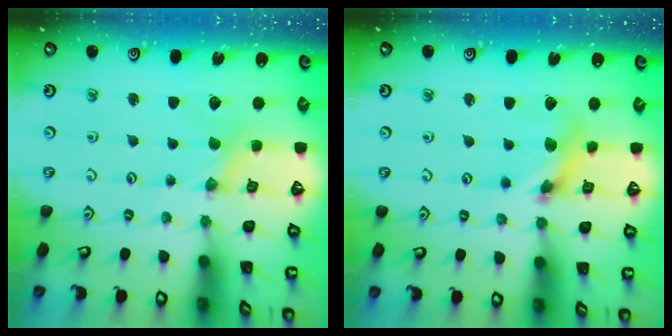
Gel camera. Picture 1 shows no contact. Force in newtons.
{"total": 6.2, "press": 6.2, "slide": 0.7}